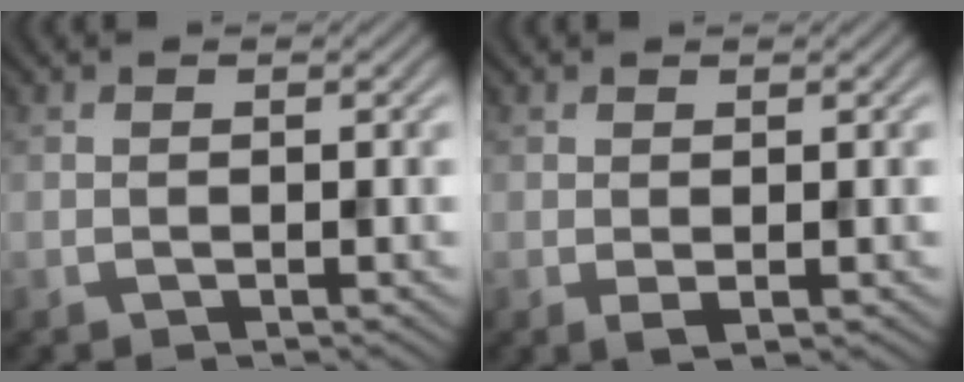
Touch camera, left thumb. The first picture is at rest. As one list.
[{"total": 1.2, "force": [0.0, 0.4, 1.1], "torque": [-0.023, -0.004, 0.000]}]